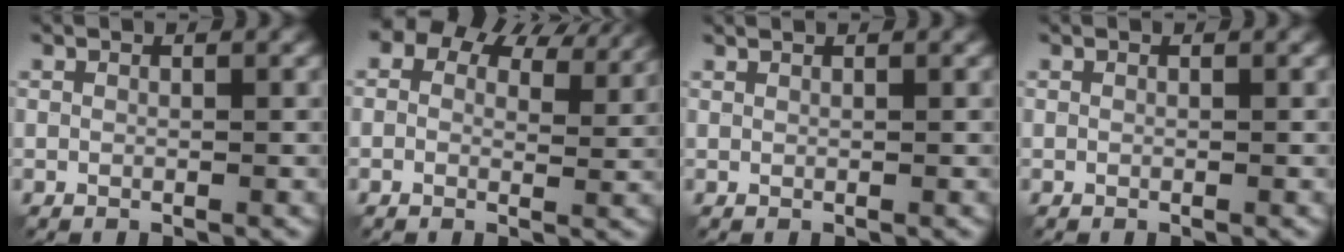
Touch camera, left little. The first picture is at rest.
{"total": 10.1, "force": [6.7, 5.6, 5.0], "torque": [-0.071, 0.004, 0.087]}
{"total": 0.8, "force": [0.6, 0.2, 0.4], "torque": [-0.003, 0.001, 0.003]}
{"total": 0.0}